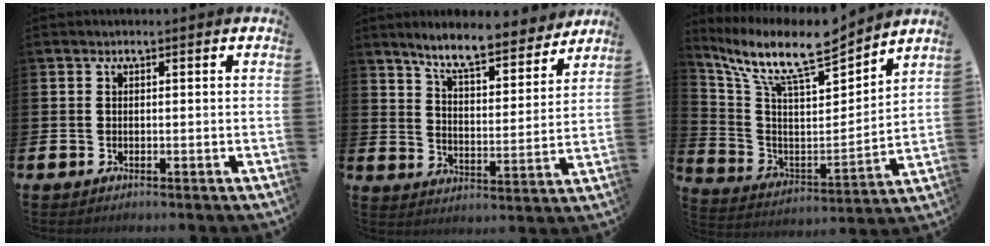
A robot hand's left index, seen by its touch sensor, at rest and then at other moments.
{"total": 8.5, "force": [7.8, 1.4, 3.2], "torque": [-0.076, -0.052, 0.133]}
{"total": 11.4, "force": [9.6, 2.1, 5.8], "torque": [-0.150, -0.067, 0.161]}